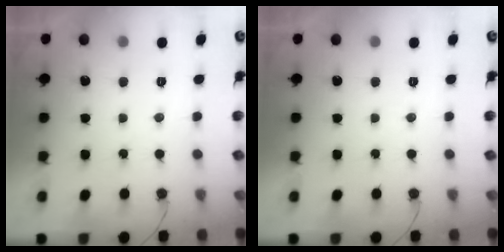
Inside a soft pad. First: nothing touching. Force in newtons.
{"total": 0.0}